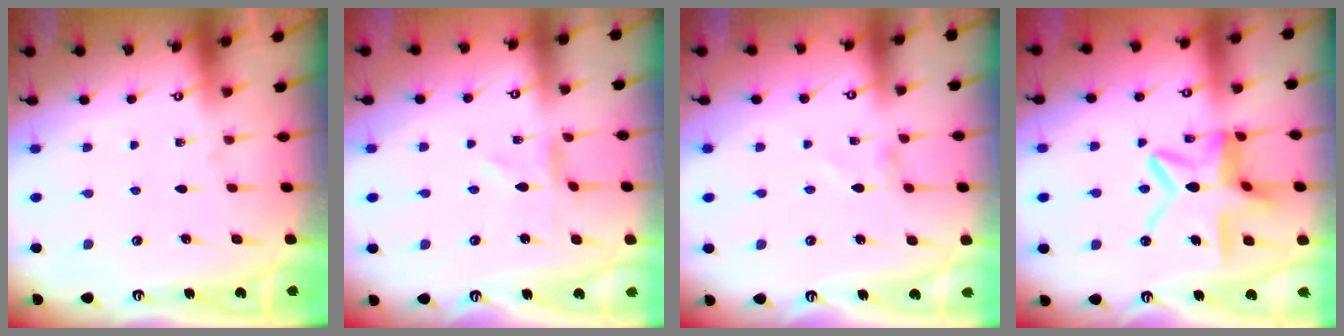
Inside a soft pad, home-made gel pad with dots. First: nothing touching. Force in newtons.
{"total": 0.6, "press": 0.6, "slide": 0.2}
{"total": 0.0}
{"total": 14.0, "press": 14.0, "slide": 1.3}